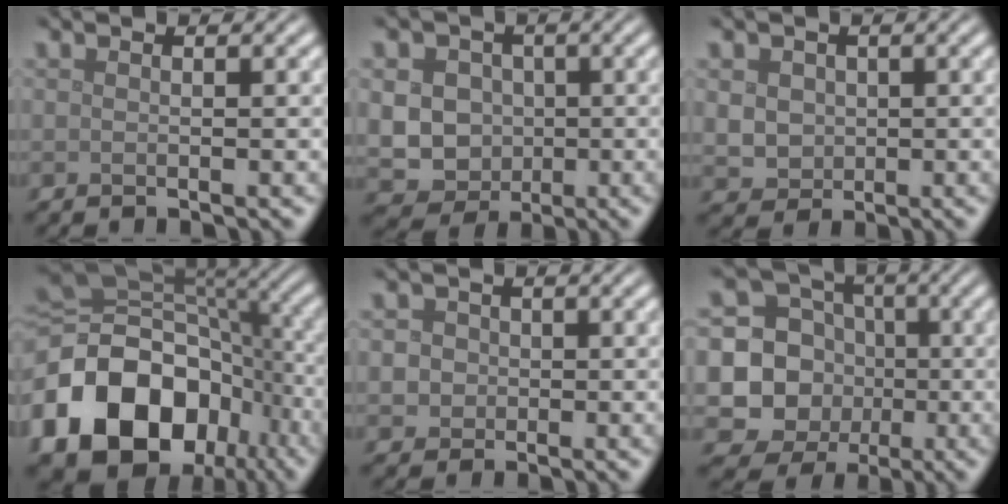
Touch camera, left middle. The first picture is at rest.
{"total": 9.1, "force": [0.2, 8.4, 3.6], "torque": [-0.072, 0.018, -0.020]}
{"total": 2.9, "force": [0.4, 2.6, 1.2], "torque": [-0.030, 0.000, 0.011]}
{"total": 18.2, "force": [-6.1, 13.8, 10.2], "torque": [-0.233, -0.023, -0.103]}
{"total": 3.6, "force": [0.5, 3.3, 1.4], "torque": [-0.010, 0.024, -0.005]}
{"total": 10.1, "force": [-1.3, 9.5, 2.9], "torque": [-0.052, 0.006, -0.043]}